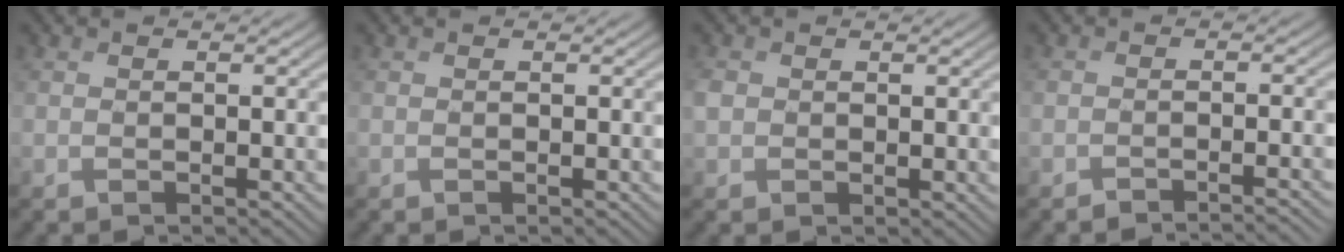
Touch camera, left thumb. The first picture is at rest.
{"total": 0.0}
{"total": 2.0, "force": [0.3, 1.8, 0.8], "torque": [-0.025, 0.001, 0.004]}
{"total": 2.3, "force": [-2.0, 0.3, 1.1], "torque": [-0.007, 0.002, -0.037]}